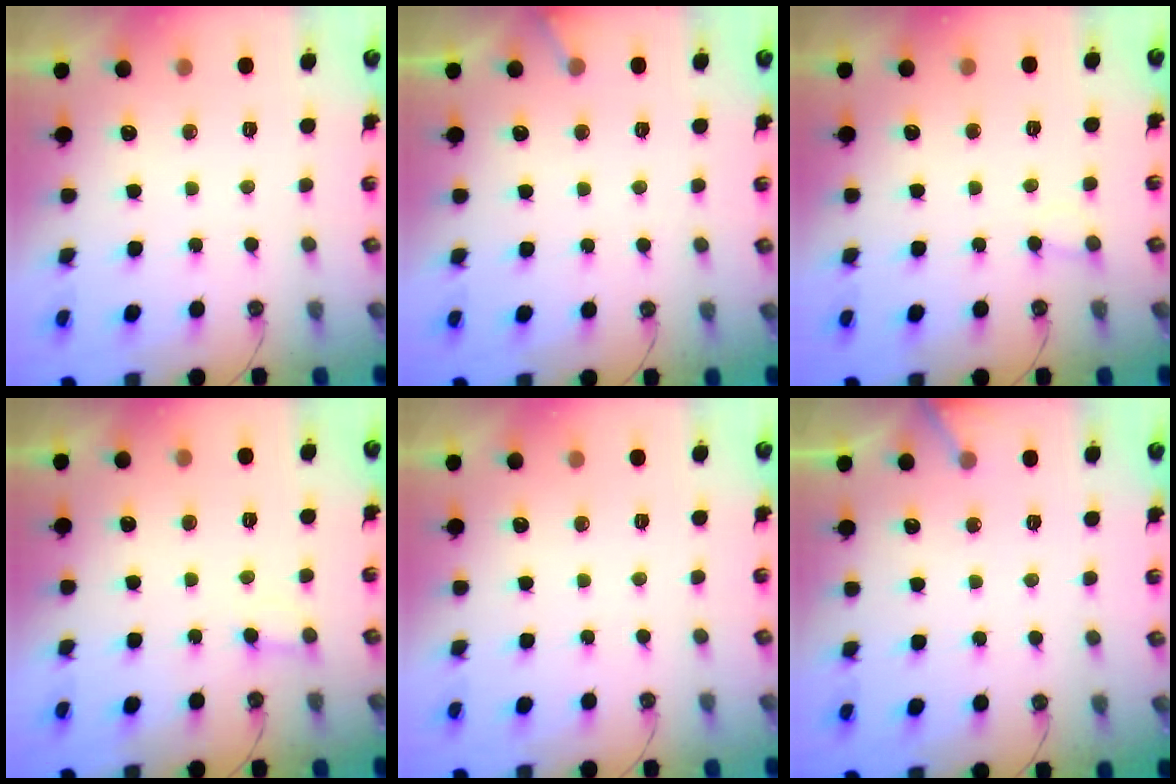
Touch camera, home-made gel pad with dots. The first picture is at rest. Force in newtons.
{"total": 4.9, "press": 4.8, "slide": 0.4}
{"total": 3.7, "press": 3.7, "slide": 0.4}
{"total": 4.6, "press": 4.6, "slide": 0.4}
{"total": 0.0}
{"total": 2.7, "press": 2.7, "slide": 0.2}